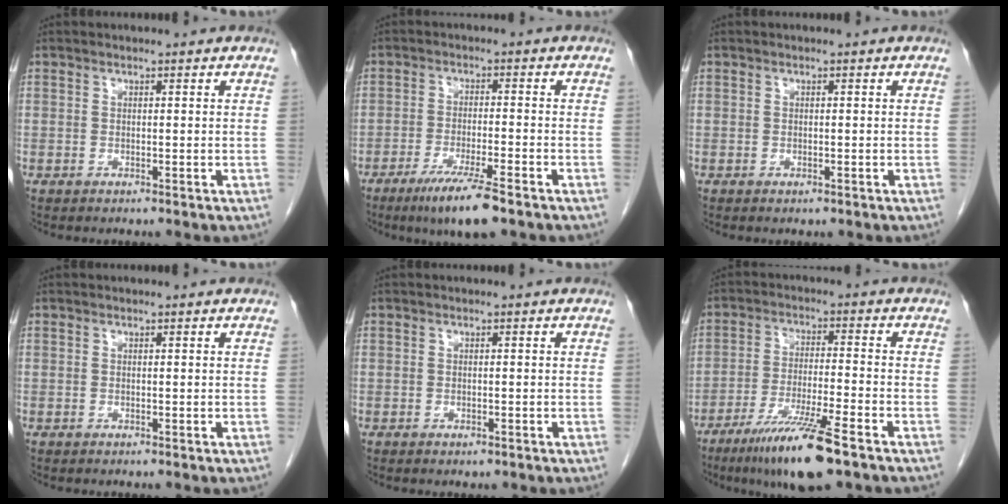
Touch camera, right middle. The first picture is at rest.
{"total": 8.0, "force": [-5.4, 0.3, 5.9], "torque": [-0.105, -0.020, -0.091]}
{"total": 0.5, "force": [-0.3, 0.3, 0.3], "torque": [-0.007, -0.001, -0.002]}
{"total": 0.0}
{"total": 0.8, "force": [-0.5, 0.4, 0.4], "torque": [-0.009, -0.001, -0.003]}
{"total": 11.4, "force": [-7.5, 0.3, 8.5], "torque": [-0.161, -0.033, -0.133]}